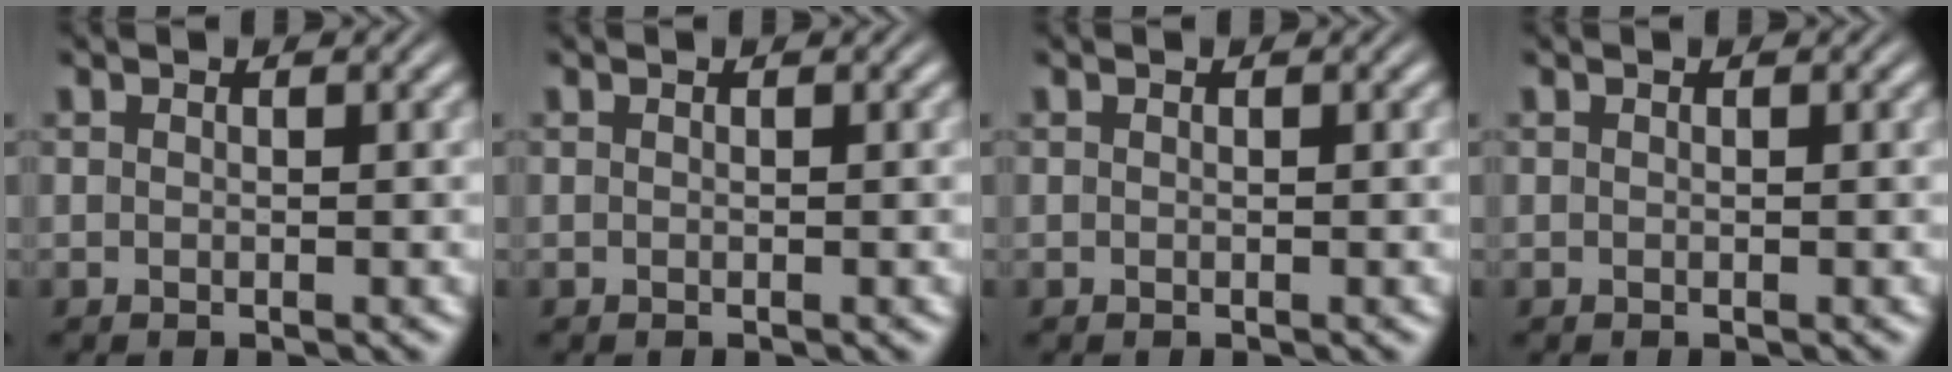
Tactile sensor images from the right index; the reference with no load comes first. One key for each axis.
{"total": 0.0}
{"total": 0.0}
{"total": 0.0}